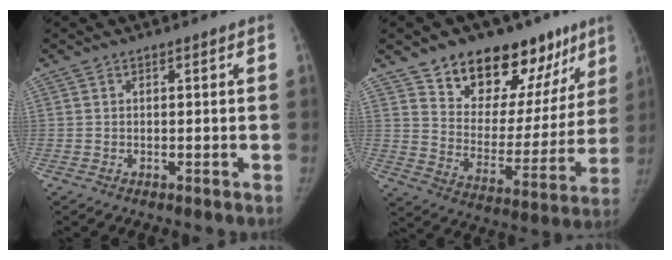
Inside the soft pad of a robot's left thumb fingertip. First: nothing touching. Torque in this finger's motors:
{"motor_torque": [0.21, 0.22, 1.42, -1.36, 0.06]}